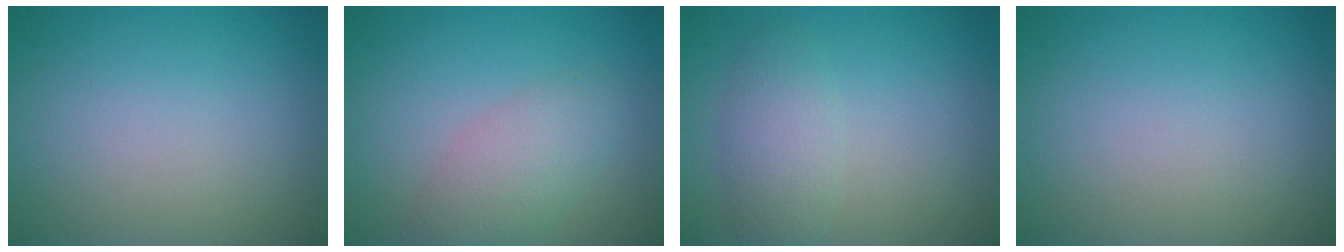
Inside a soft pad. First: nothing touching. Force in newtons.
{"total": 3.5, "press": 3.5, "slide": 0.1}
{"total": 2.7, "press": 2.7, "slide": 0.1}
{"total": 0.0}